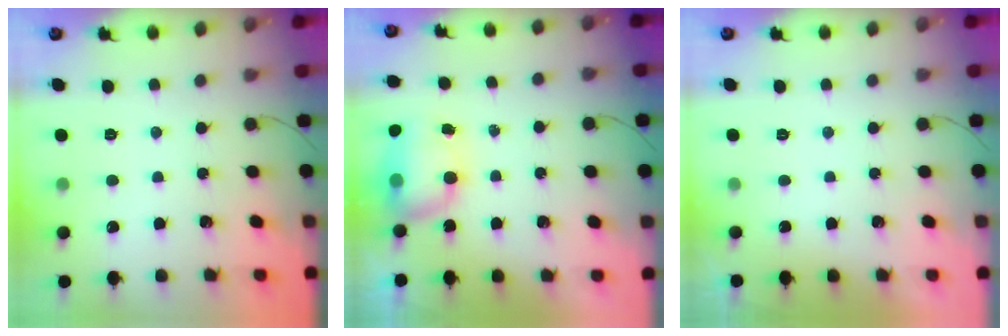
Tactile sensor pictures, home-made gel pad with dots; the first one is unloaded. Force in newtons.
{"total": 12.3, "press": 9.5, "slide": 7.9}
{"total": 0.0}